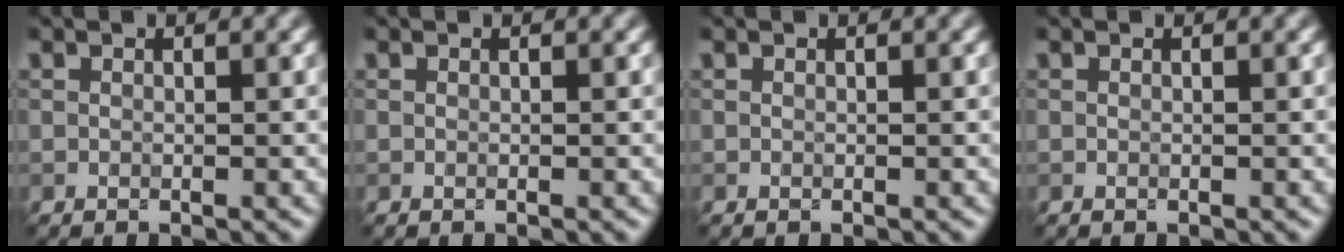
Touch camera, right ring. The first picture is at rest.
{"total": 0.0}
{"total": 0.0}
{"total": 0.0}